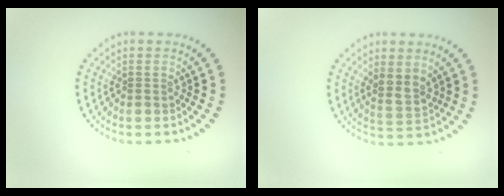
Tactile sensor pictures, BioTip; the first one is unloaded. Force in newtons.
{"total": 2.2, "press": 1.9, "slide": 1.2}